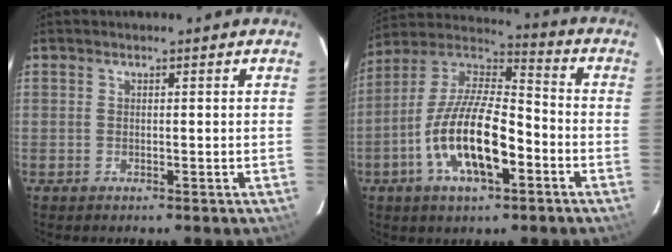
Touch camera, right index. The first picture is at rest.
{"total": 17.6, "force": [-6.3, 6.6, 15.0], "torque": [-0.299, -0.005, -0.120]}